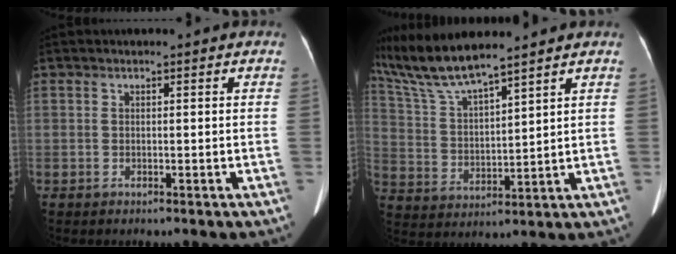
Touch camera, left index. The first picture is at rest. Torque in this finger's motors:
{"motor_torque": [0.17, -0.34, 0.11, 0.04]}